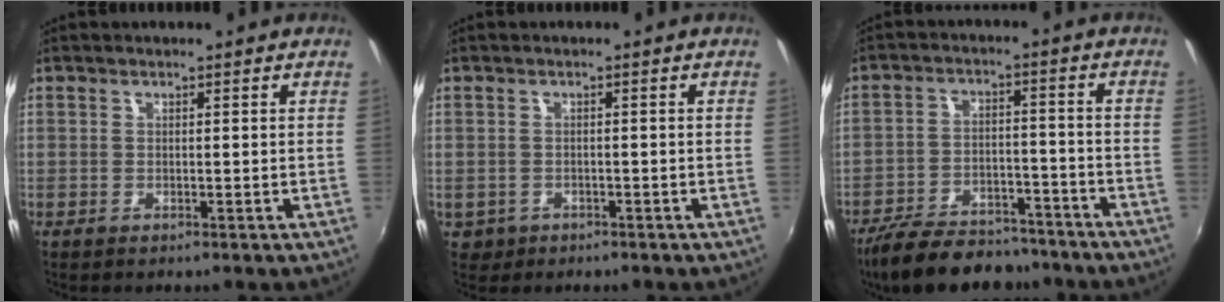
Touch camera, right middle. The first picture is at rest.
{"total": 3.4, "force": [-1.3, 3.0, 1.1], "torque": [-0.034, -0.005, -0.013]}
{"total": 16.7, "force": [-13.9, 6.1, 6.9], "torque": [-0.154, -0.008, -0.207]}